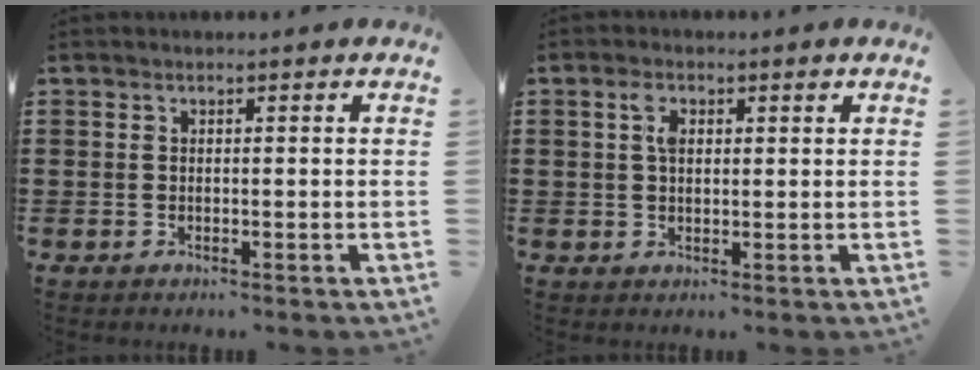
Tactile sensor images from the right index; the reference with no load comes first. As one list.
[{"total": 3.0, "force": [1.0, 1.3, 2.5], "torque": [-0.046, 0.005, 0.014]}]